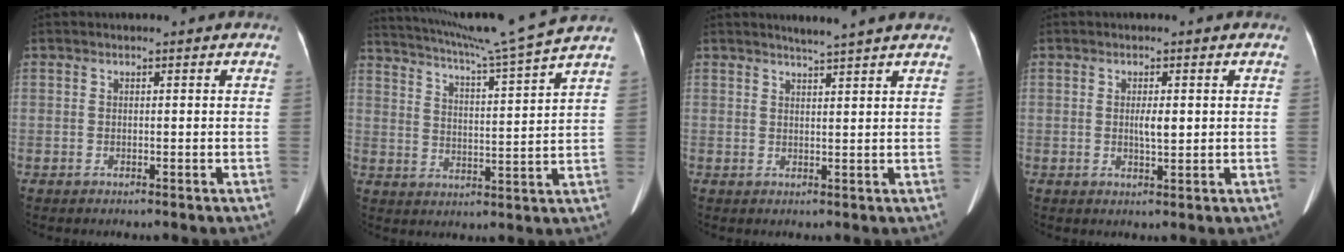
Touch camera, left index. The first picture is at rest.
{"total": 15.5, "force": [13.8, -3.0, 6.4], "torque": [-0.120, -0.030, 0.200]}
{"total": 4.7, "force": [4.1, -0.8, 2.0], "torque": [-0.030, 0.008, 0.051]}
{"total": 2.3, "force": [0.3, 0.6, 2.3], "torque": [-0.040, -0.002, 0.005]}